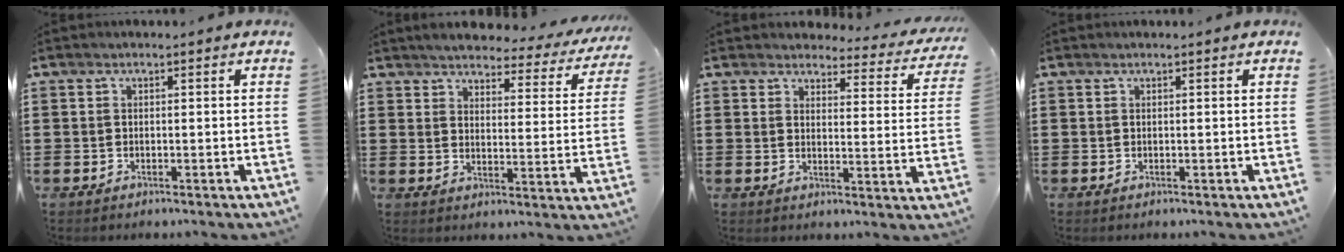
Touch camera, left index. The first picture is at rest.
{"total": 3.8, "force": [3.7, 0.1, 1.0], "torque": [-0.042, -0.027, 0.059]}
{"total": 3.8, "force": [3.6, 0.7, 1.0], "torque": [-0.029, -0.021, 0.060]}
{"total": 0.0}